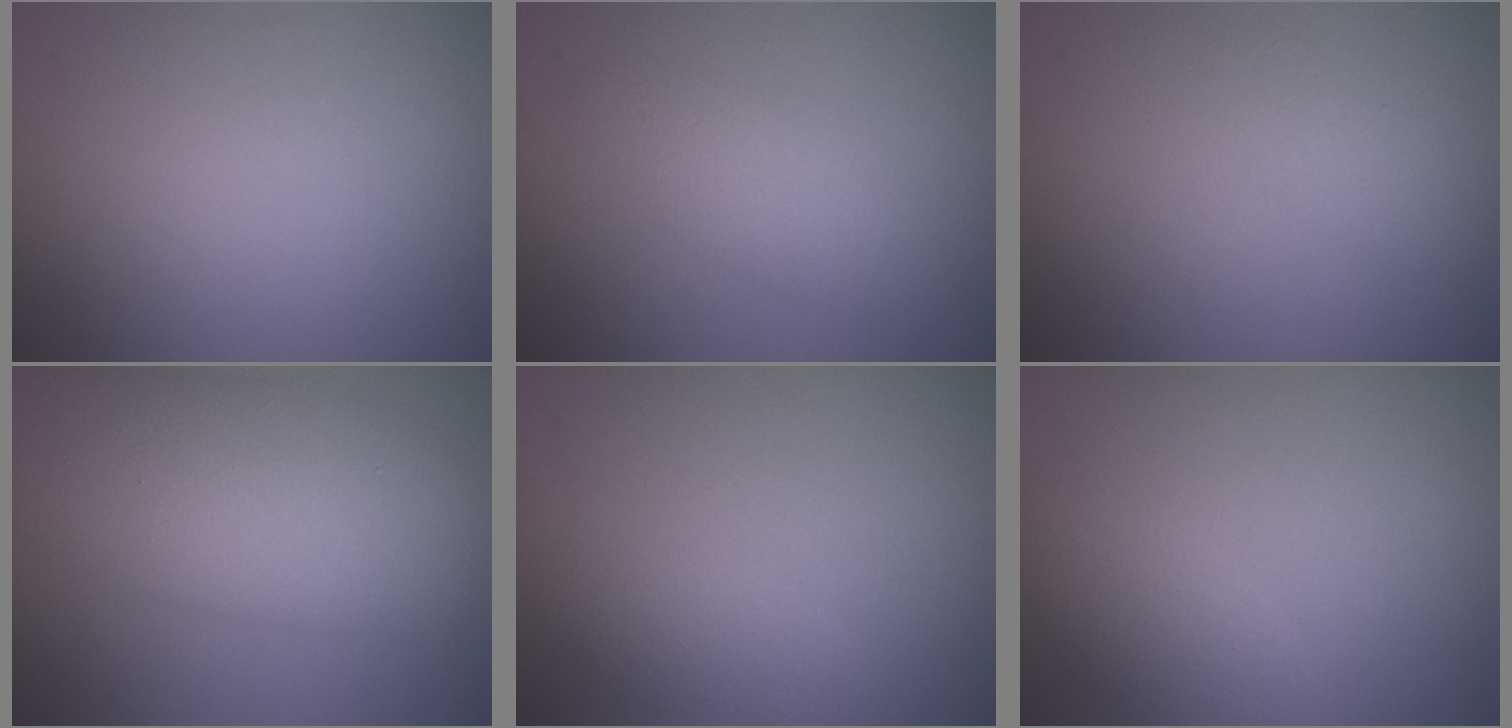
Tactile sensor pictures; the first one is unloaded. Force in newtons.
{"total": 2.3, "press": 2.3, "slide": 0.1}
{"total": 1.3, "press": 1.3, "slide": 0.0}
{"total": 9.4, "press": 9.4, "slide": 0.1}
{"total": 1.7, "press": 1.7, "slide": 0.0}
{"total": 3.0, "press": 2.9, "slide": 0.4}